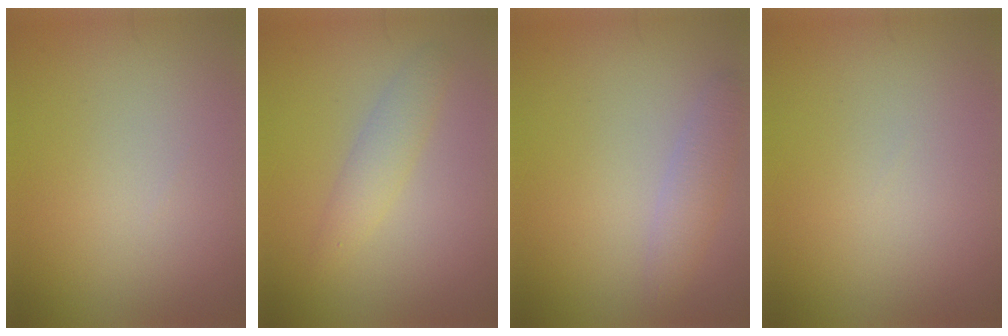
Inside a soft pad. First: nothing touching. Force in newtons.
{"total": 2.1, "press": 2.1, "slide": 0.2}
{"total": 2.1, "press": 2.1, "slide": 0.1}
{"total": 0.0}